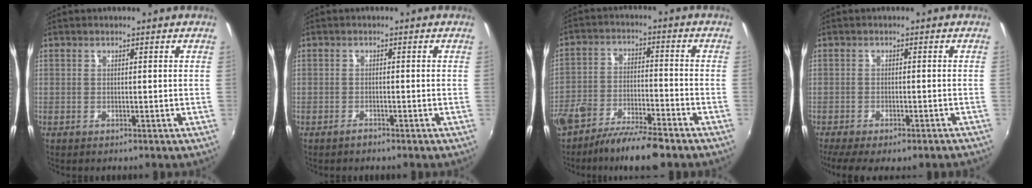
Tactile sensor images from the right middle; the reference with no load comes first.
{"total": 1.0, "force": [-0.9, 0.3, 0.2], "torque": [-0.004, -0.002, -0.018]}
{"total": 11.7, "force": [-8.5, 3.4, 7.3], "torque": [-0.157, -0.022, -0.153]}
{"total": 9.0, "force": [-7.0, 2.1, 5.3], "torque": [-0.117, -0.041, -0.107]}